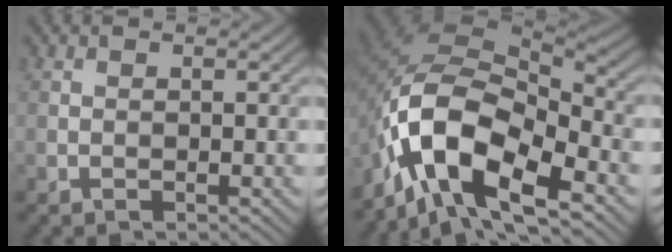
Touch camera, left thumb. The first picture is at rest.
{"total": 14.4, "force": [-6.9, 6.8, 10.6], "torque": [-0.222, -0.012, -0.141]}